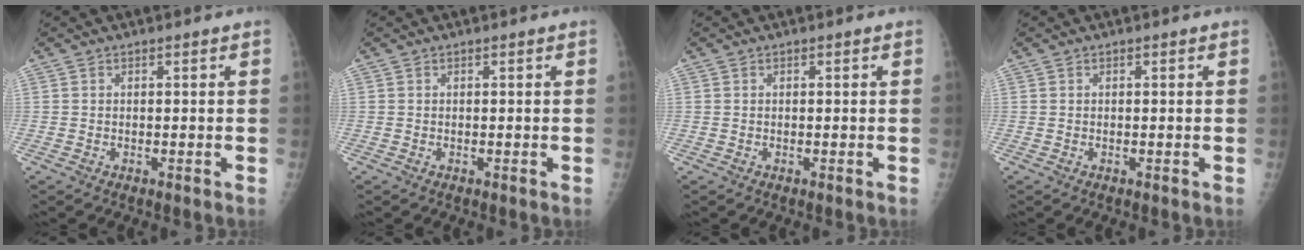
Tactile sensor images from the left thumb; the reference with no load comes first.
{"total": 0.0}
{"total": 0.0}
{"total": 0.0}